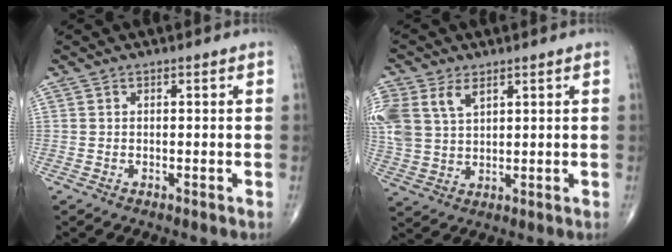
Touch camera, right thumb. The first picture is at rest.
{"total": 11.8, "force": [5.1, 7.7, 7.3], "torque": [-0.182, 0.002, 0.108]}